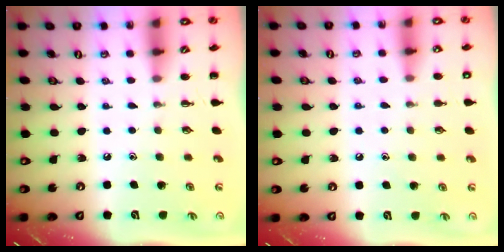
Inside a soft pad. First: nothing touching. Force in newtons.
{"total": 6.7, "press": 6.3, "slide": 2.2}